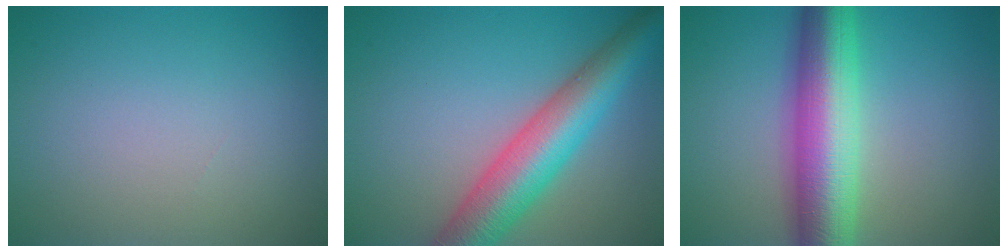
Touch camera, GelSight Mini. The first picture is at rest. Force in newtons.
{"total": 8.1, "press": 8.1, "slide": 0.2}
{"total": 10.1, "press": 10.0, "slide": 0.2}